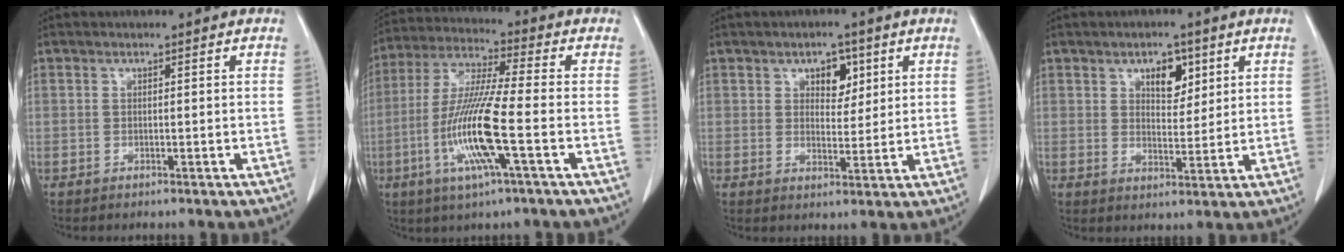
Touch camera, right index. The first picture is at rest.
{"total": 13.4, "force": [-3.7, 0.2, 12.9], "torque": [-0.268, -0.012, -0.080]}
{"total": 4.5, "force": [2.1, 2.7, 2.9], "torque": [-0.038, 0.005, 0.032]}
{"total": 5.1, "force": [2.6, 2.7, 3.4], "torque": [-0.051, 0.001, 0.042]}